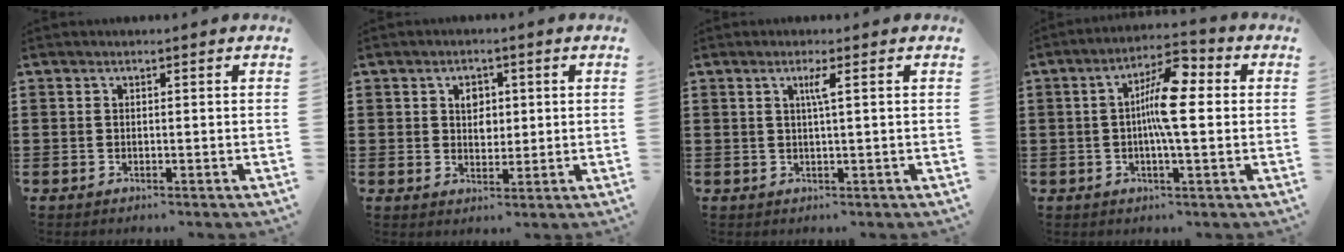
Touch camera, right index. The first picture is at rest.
{"total": 2.9, "force": [0.8, 2.2, 1.9], "torque": [-0.034, 0.007, 0.010]}
{"total": 2.1, "force": [0.5, -0.3, 2.0], "torque": [-0.039, -0.003, 0.005]}
{"total": 8.7, "force": [0.6, 2.2, 8.4], "torque": [-0.153, 0.006, 0.002]}